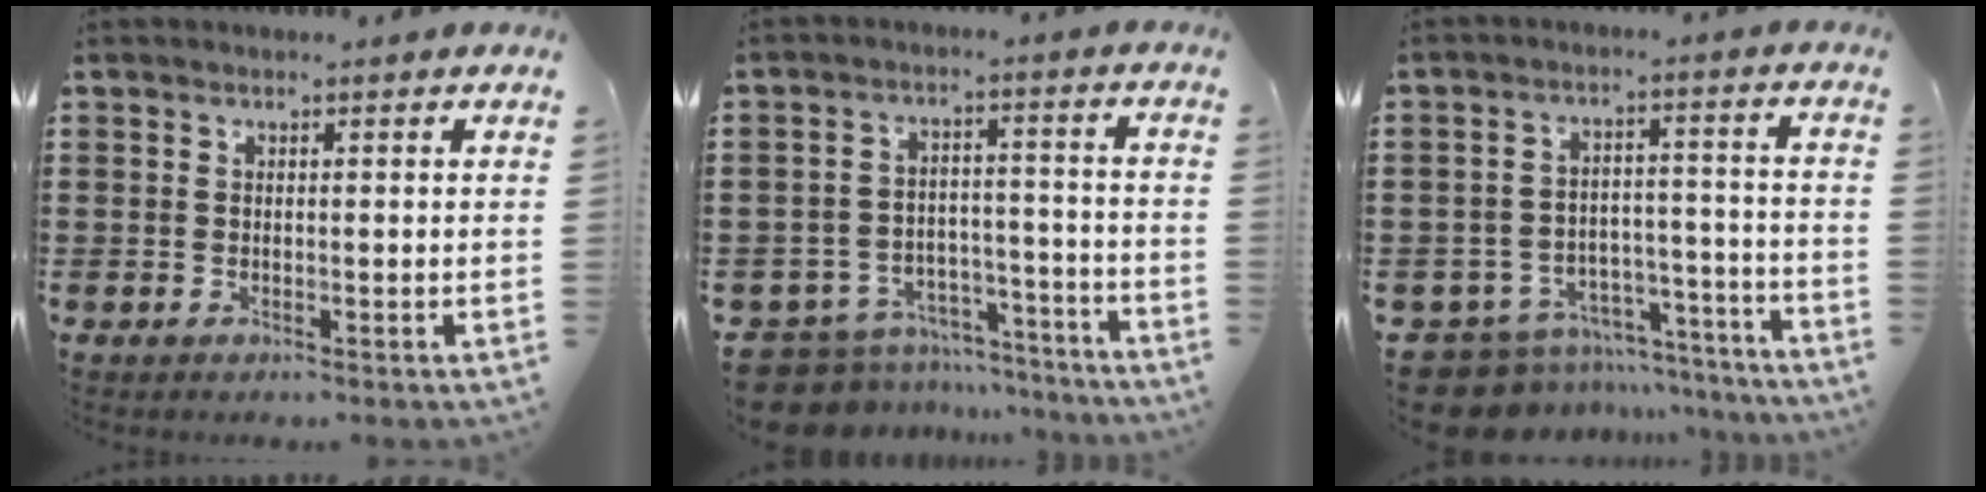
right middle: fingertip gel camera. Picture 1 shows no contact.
{"total": 8.4, "force": [-8.0, 2.0, 1.3], "torque": [-0.040, 0.023, -0.159]}
{"total": 9.0, "force": [-8.3, 2.8, 1.9], "torque": [-0.055, 0.023, -0.162]}